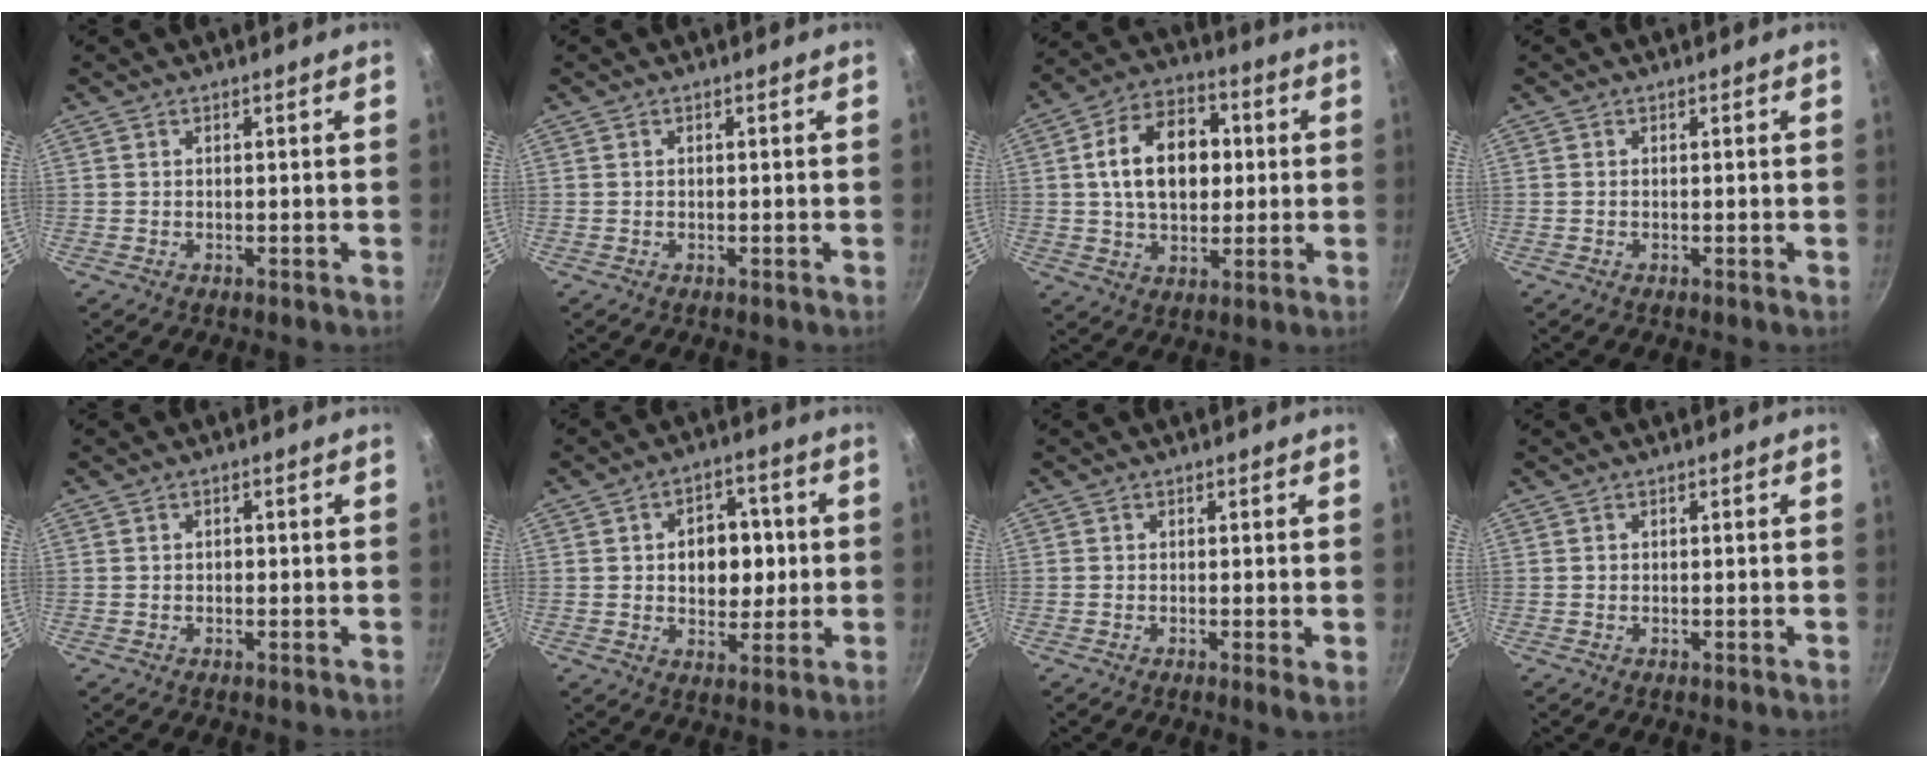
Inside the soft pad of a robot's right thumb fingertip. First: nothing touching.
{"total": 0.0}
{"total": 15.5, "force": [1.9, 10.6, 11.2], "torque": [-0.148, 0.018, 0.023]}
{"total": 0.0}
{"total": 0.7, "force": [-0.2, 0.5, 0.3], "torque": [-0.003, 0.004, -0.003]}
{"total": 9.9, "force": [0.7, 7.2, 6.8], "torque": [-0.055, 0.006, 0.009]}
{"total": 1.5, "force": [0.0, 0.3, 1.5], "torque": [-0.024, -0.007, -0.005]}
{"total": 0.0}